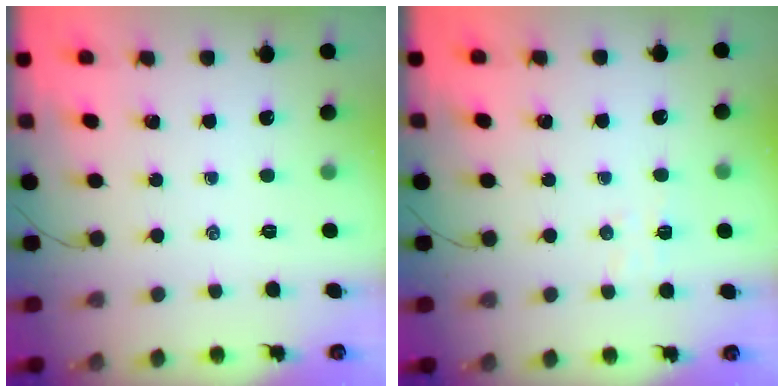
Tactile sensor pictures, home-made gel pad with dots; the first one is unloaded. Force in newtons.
{"total": 4.0, "press": 3.9, "slide": 0.6}